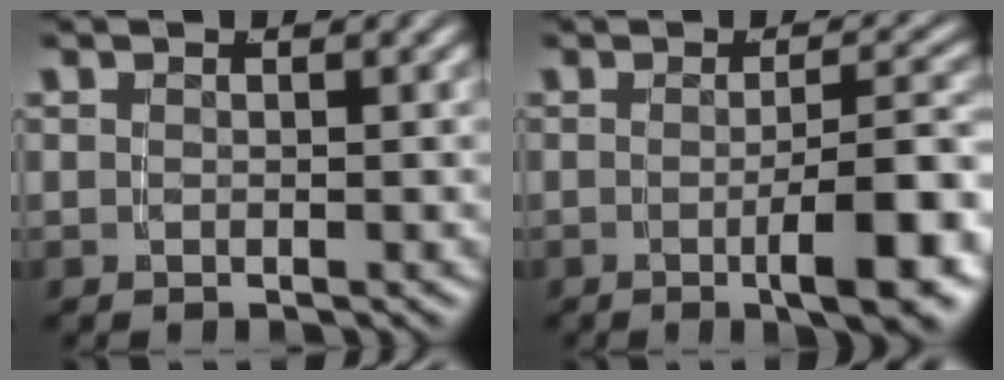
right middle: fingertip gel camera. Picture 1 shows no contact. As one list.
[{"total": 5.7, "force": [-2.1, 0.8, 5.2], "torque": [-0.061, -0.001, -0.033]}]